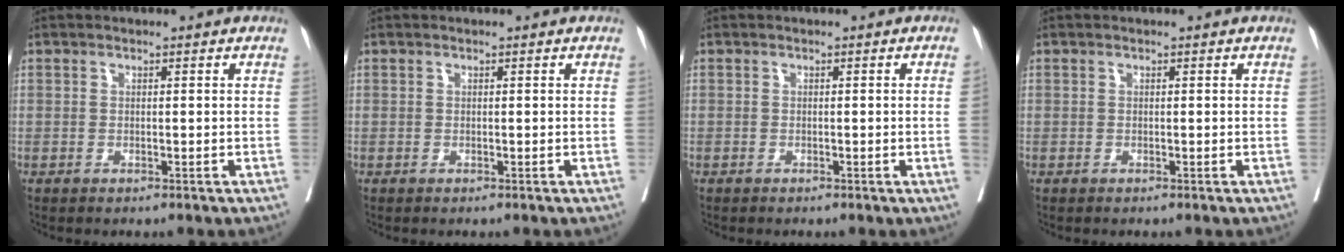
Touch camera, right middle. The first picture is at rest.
{"total": 0.0}
{"total": 1.2, "force": [-0.2, -0.5, 1.0], "torque": [-0.012, -0.001, -0.004]}
{"total": 0.0}